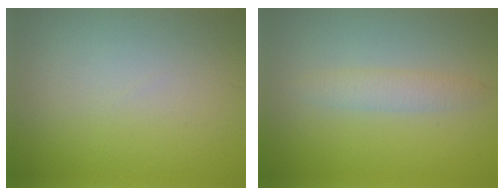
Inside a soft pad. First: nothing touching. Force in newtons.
{"total": 1.9, "press": 1.9, "slide": 0.1}